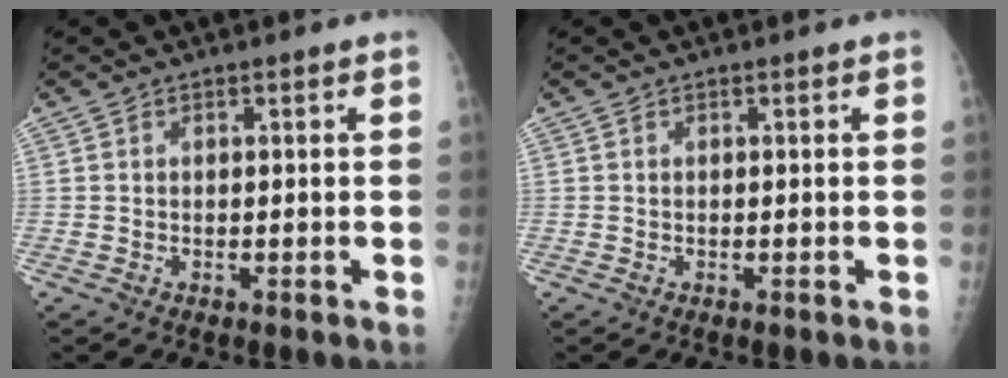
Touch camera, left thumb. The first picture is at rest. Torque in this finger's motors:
{"motor_torque": [-0.15, 0.07, -0.06, -0.14, 0.00]}